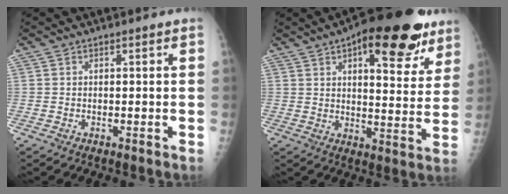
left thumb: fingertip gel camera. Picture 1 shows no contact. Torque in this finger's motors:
{"motor_torque": [0.40, 0.56, 0.37, -0.26, 0.16]}